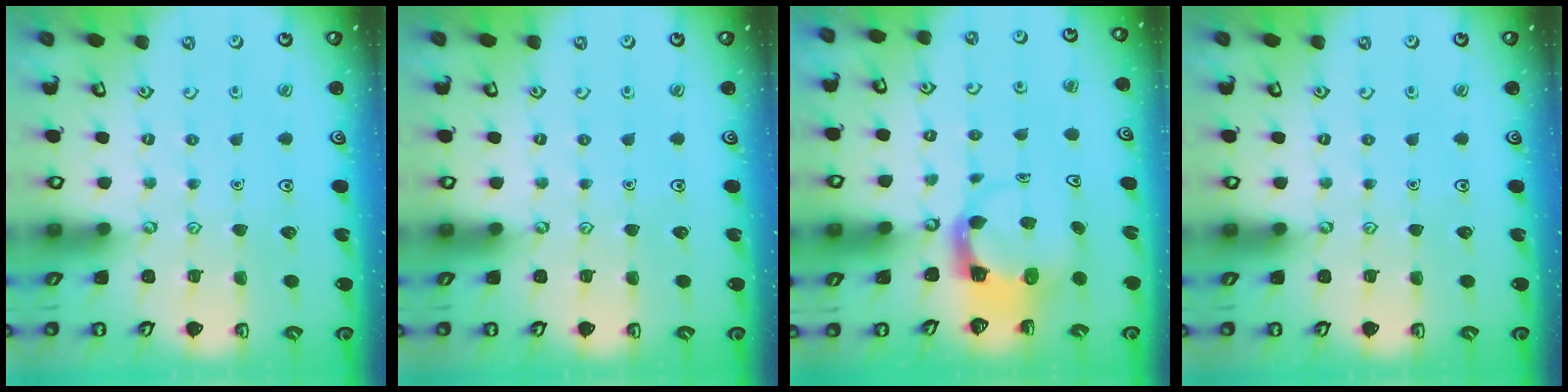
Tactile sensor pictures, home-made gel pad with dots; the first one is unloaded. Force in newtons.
{"total": 0.0}
{"total": 3.7, "press": 3.7, "slide": 0.5}
{"total": 0.0}